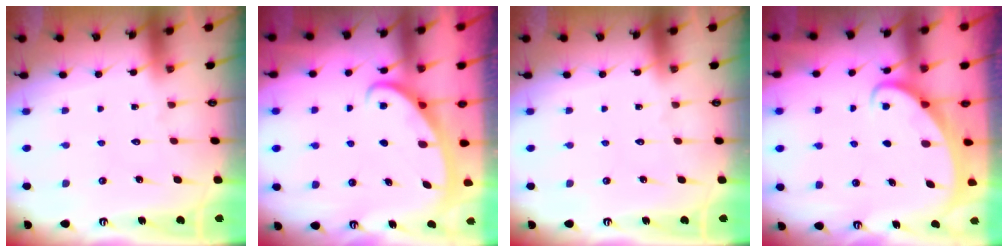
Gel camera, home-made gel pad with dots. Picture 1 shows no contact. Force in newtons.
{"total": 2.7, "press": 2.6, "slide": 0.4}
{"total": 0.0}
{"total": 2.1, "press": 2.1, "slide": 0.2}